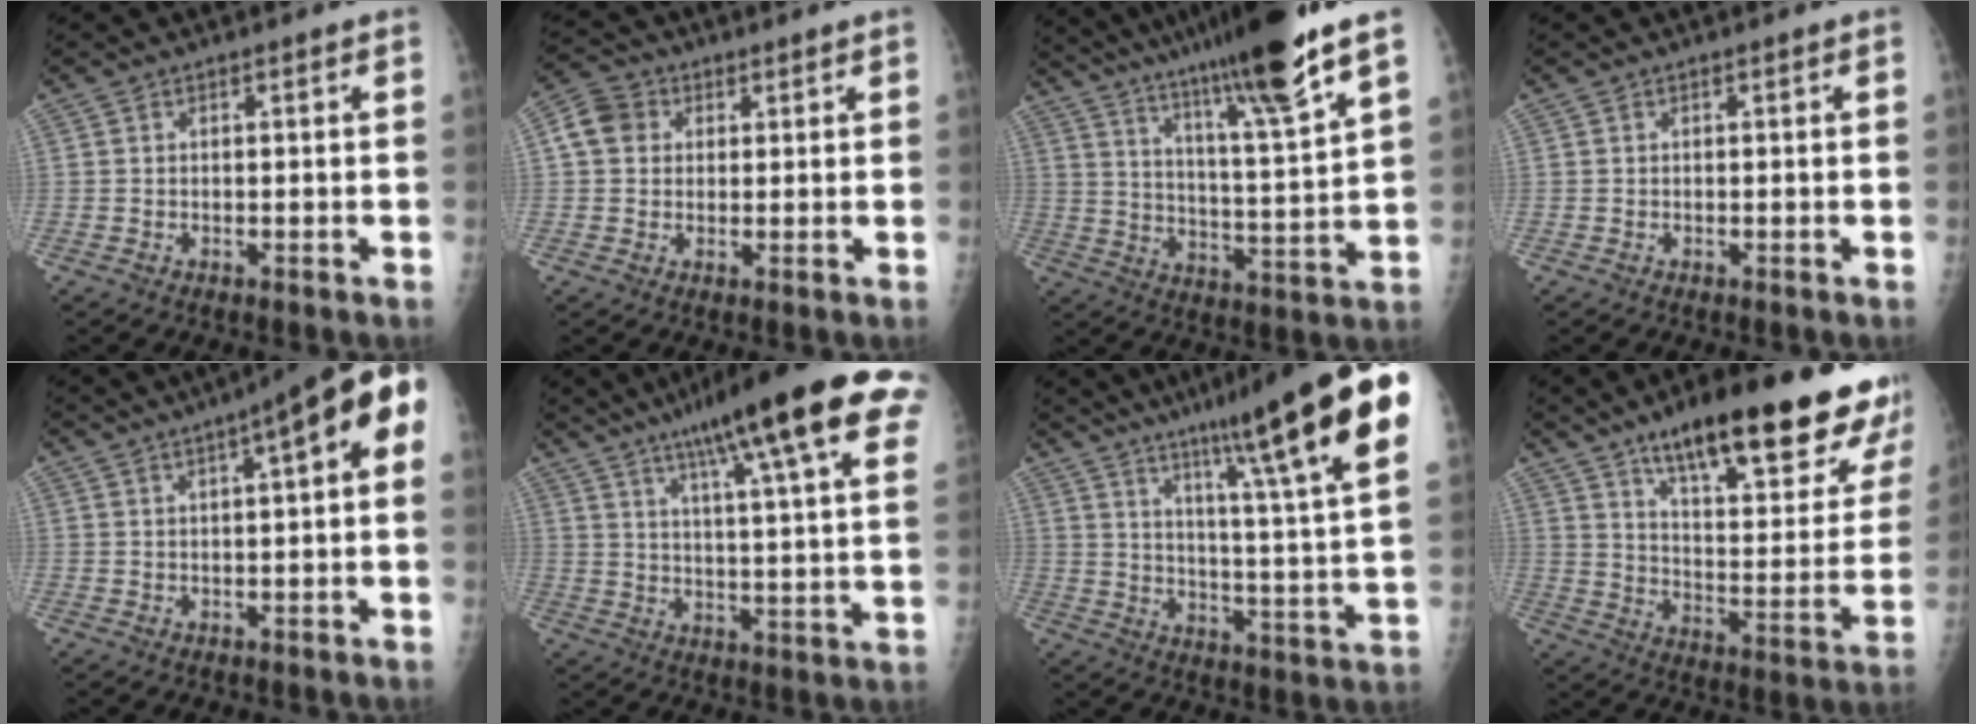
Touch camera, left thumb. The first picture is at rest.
{"total": 5.8, "force": [1.6, 4.9, 2.6], "torque": [-0.037, 0.008, 0.023]}
{"total": 20.1, "force": [14.4, 0.2, 14.1], "torque": [-0.220, -0.059, 0.232]}
{"total": 0.0}
{"total": 11.7, "force": [3.6, 3.0, 10.7], "torque": [-0.132, 0.027, 0.037]}
{"total": 24.1, "force": [13.9, 3.4, 19.3], "torque": [-0.281, -0.014, 0.189]}
{"total": 24.7, "force": [15.0, 1.7, 19.5], "torque": [-0.275, -0.050, 0.212]}
{"total": 27.8, "force": [19.0, 7.3, 19.0], "torque": [-0.228, -0.068, 0.273]}